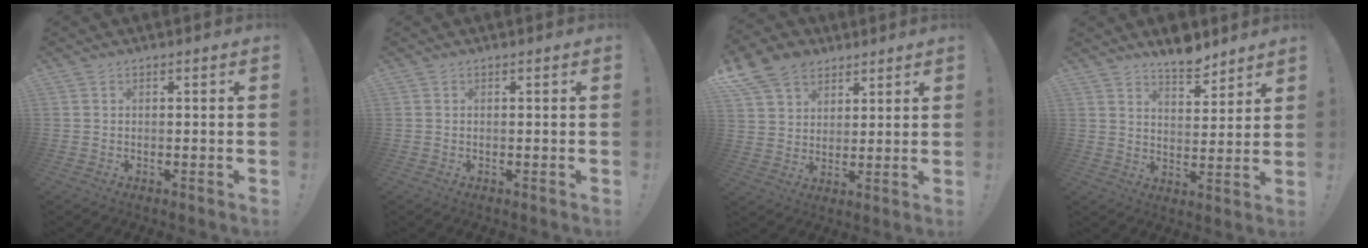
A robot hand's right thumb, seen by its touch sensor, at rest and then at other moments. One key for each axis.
{"total": 0.0}
{"total": 11.7, "fx": 7.3, "fy": 8.3, "fz": 4.0, "tx": -0.068, "ty": -0.046, "tz": 0.146}
{"total": 8.1, "fx": 7.1, "fy": 2.4, "fz": 3.1, "tx": -0.035, "ty": -0.054, "tz": 0.127}